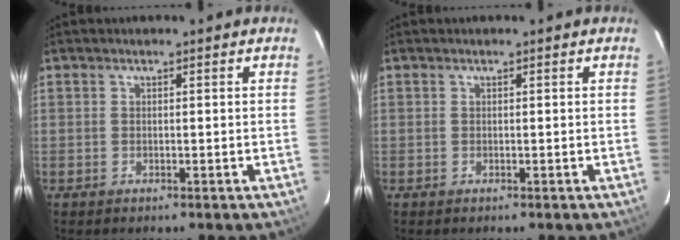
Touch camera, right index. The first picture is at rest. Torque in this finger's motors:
{"motor_torque": [0.00, 0.00, 0.01, 0.00]}